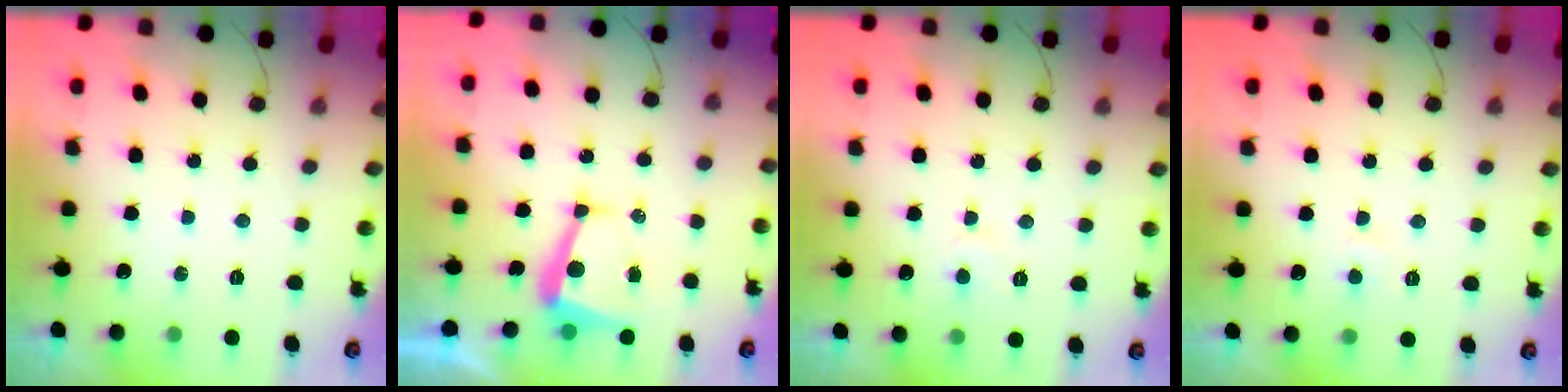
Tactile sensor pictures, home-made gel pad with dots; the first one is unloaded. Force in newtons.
{"total": 6.2, "press": 6.2, "slide": 0.3}
{"total": 4.6, "press": 4.6, "slide": 0.4}
{"total": 3.7, "press": 3.7, "slide": 0.3}